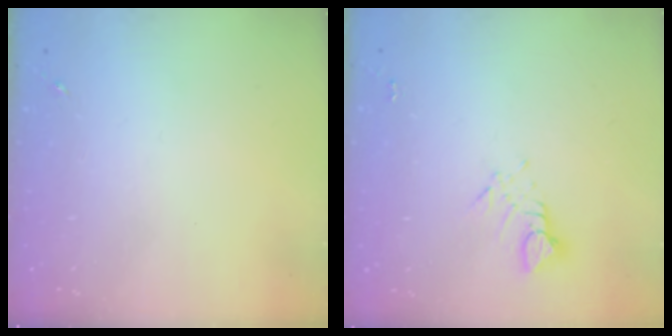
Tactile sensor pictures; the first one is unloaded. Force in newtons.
{"total": 3.8, "press": 3.8, "slide": 0.2}